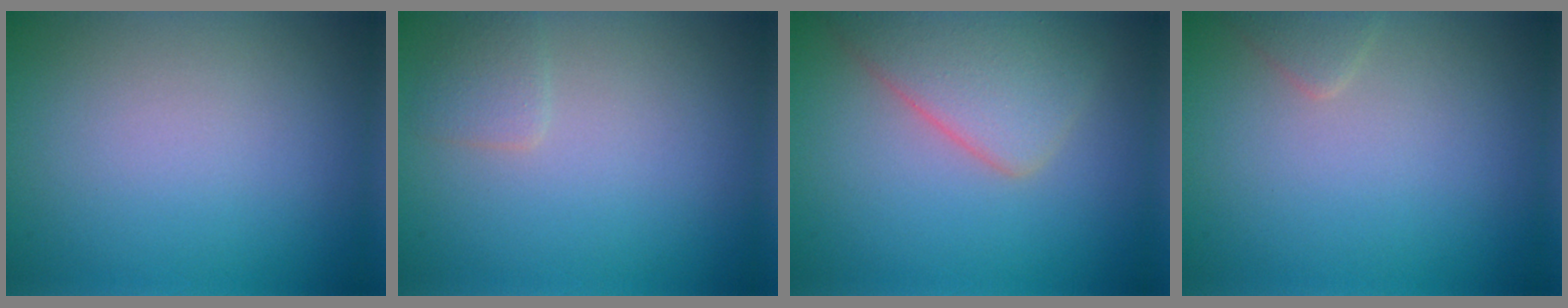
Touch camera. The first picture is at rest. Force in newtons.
{"total": 1.3, "press": 1.3, "slide": 0.0}
{"total": 5.2, "press": 5.1, "slide": 0.3}
{"total": 1.0, "press": 1.0, "slide": 0.1}